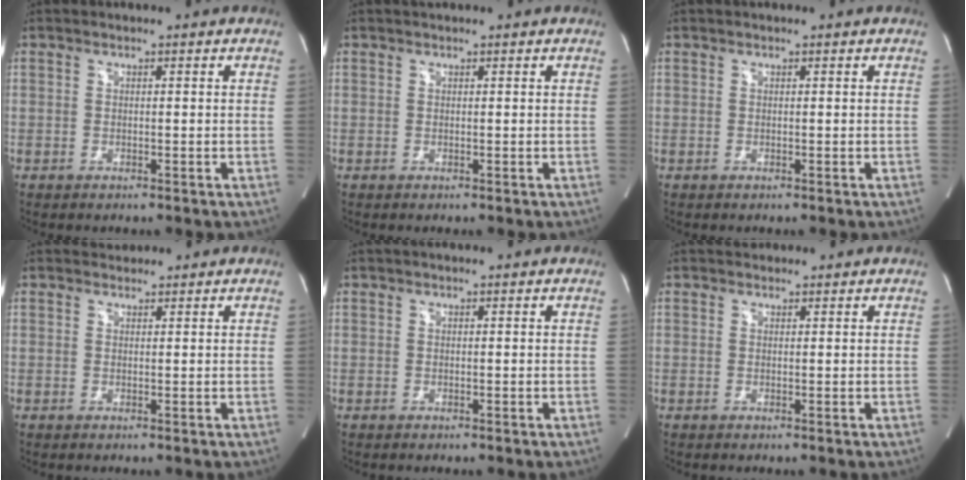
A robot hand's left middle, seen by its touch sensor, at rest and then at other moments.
{"total": 1.0, "force": [0.8, 0.2, 0.4], "torque": [-0.011, 0.018, 0.015]}
{"total": 0.8, "force": [0.7, 0.2, 0.4], "torque": [-0.010, 0.019, 0.011]}
{"total": 1.3, "force": [1.2, 0.5, -0.2], "torque": [-0.002, 0.008, 0.019]}
{"total": 1.6, "force": [1.2, 0.3, 0.9], "torque": [-0.012, 0.027, 0.018]}
{"total": 1.9, "force": [1.7, 0.9, 0.3], "torque": [-0.004, 0.022, 0.025]}